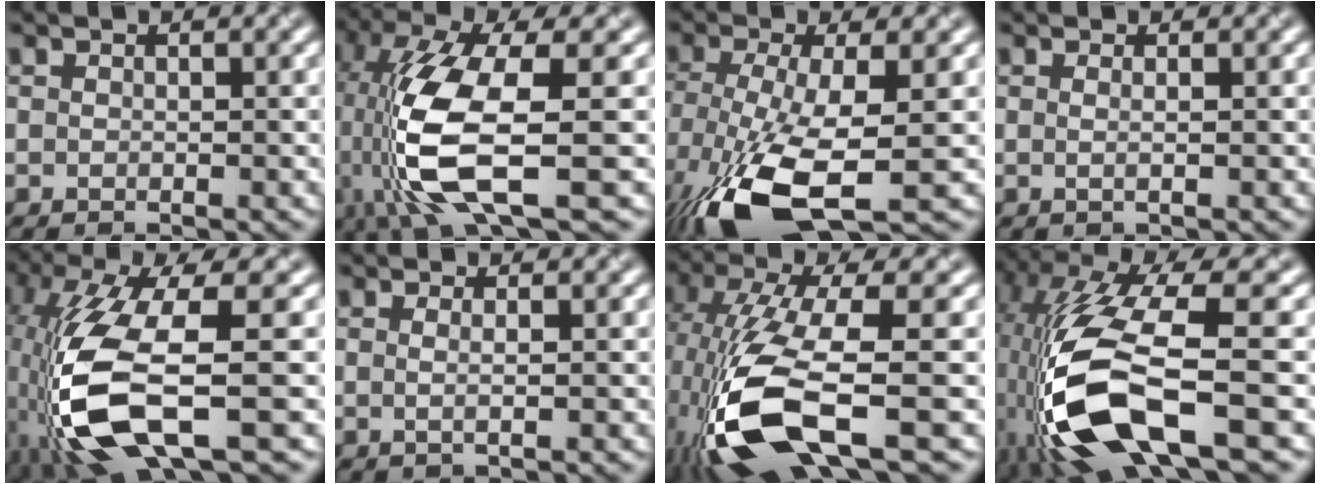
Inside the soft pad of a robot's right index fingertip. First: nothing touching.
{"total": 11.9, "force": [-2.4, 4.1, 11.0], "torque": [-0.245, -0.023, -0.042]}
{"total": 10.9, "force": [-4.7, 3.7, 9.1], "torque": [-0.195, -0.021, -0.086]}
{"total": 1.2, "force": [0.1, 0.4, 1.1], "torque": [-0.015, -0.001, -0.006]}
{"total": 11.5, "force": [-3.4, 4.0, 10.2], "torque": [-0.231, -0.014, -0.069]}
{"total": 1.5, "force": [0.1, 0.5, 1.4], "torque": [-0.021, -0.001, -0.007]}
{"total": 12.8, "force": [-4.5, 4.6, 11.1], "torque": [-0.251, -0.026, -0.079]}
{"total": 14.2, "force": [-4.4, 5.5, 12.4], "torque": [-0.265, -0.021, -0.075]}